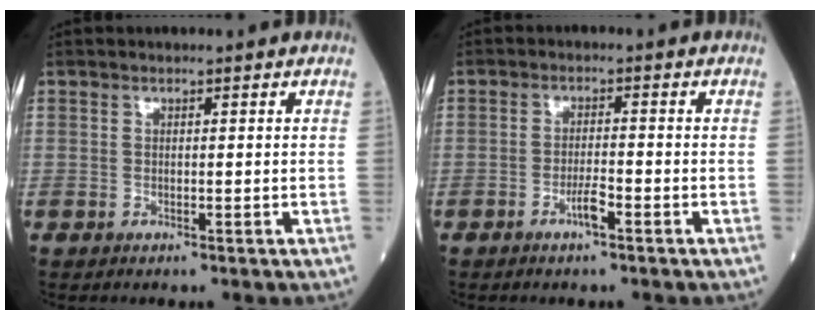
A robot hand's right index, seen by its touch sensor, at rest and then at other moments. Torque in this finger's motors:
{"motor_torque": [0.63, -0.26, 0.26, 0.07]}